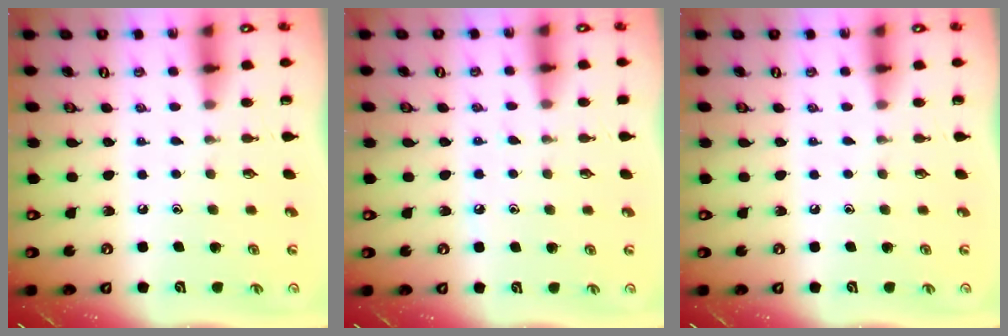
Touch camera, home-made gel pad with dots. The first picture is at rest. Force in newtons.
{"total": 6.8, "press": 6.7, "slide": 0.8}
{"total": 0.0}